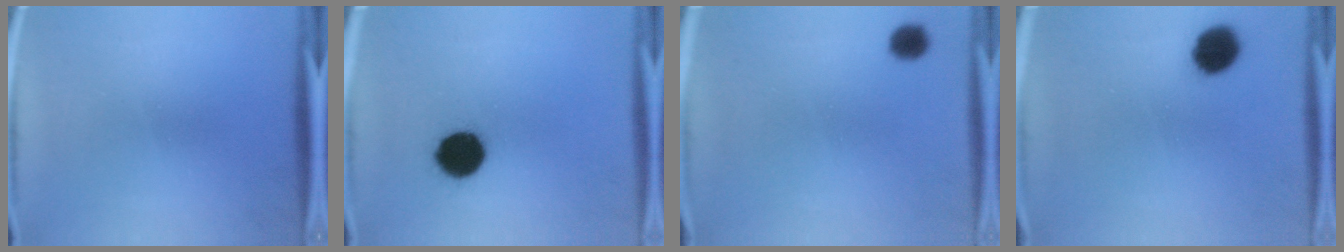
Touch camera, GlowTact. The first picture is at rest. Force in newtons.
{"total": 8.5}
{"total": 3.3}
{"total": 8.0}